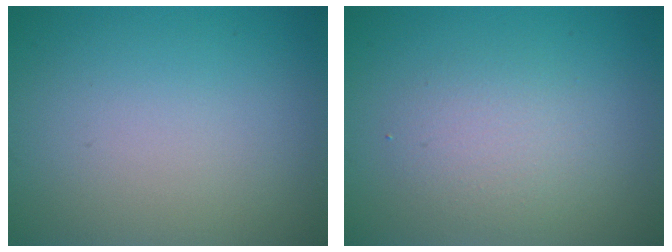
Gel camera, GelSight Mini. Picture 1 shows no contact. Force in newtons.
{"total": 2.4, "press": 2.4, "slide": 0.1}